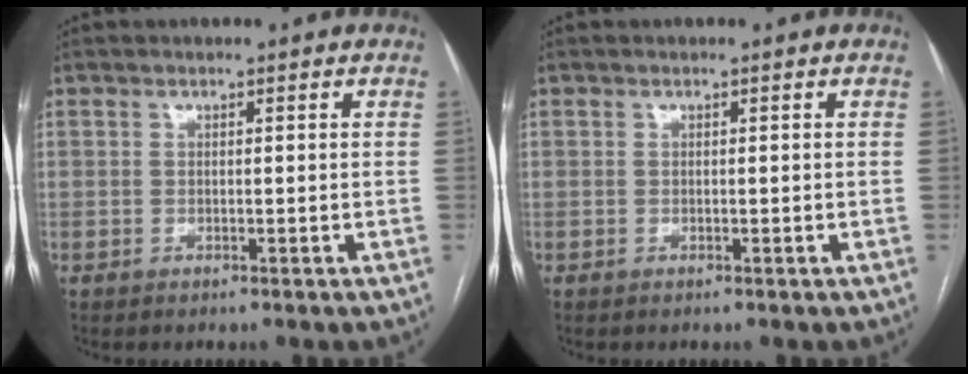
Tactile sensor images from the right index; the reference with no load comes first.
{"total": 0.0}